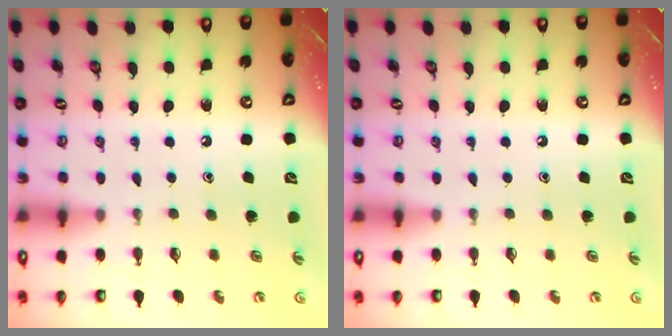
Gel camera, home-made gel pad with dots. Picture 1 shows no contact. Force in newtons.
{"total": 0.0}